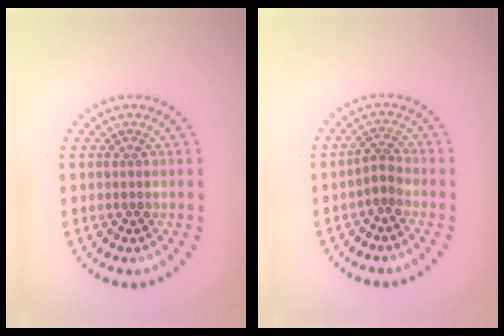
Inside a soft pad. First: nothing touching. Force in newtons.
{"total": 1.8, "press": 1.3, "slide": 1.3}